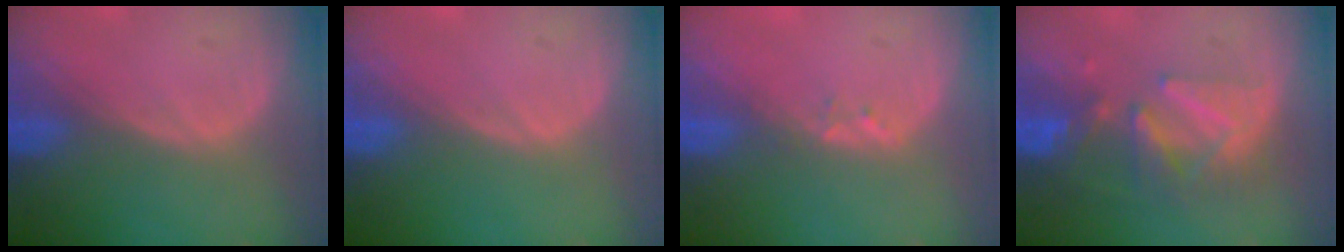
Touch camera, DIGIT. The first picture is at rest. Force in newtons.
{"total": 0.0}
{"total": 1.4, "press": 1.3, "slide": 0.7}
{"total": 8.2, "press": 7.4, "slide": 3.6}